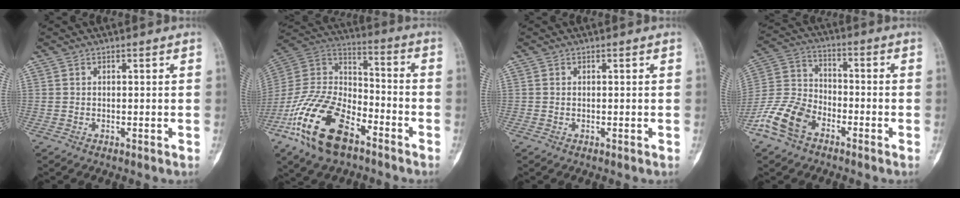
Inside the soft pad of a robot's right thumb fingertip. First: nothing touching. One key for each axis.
{"total": 21.4, "fx": -12.0, "fy": 10.8, "fz": 14.0, "tx": -0.268, "ty": 0.060, "tz": -0.229}
{"total": 0.0}
{"total": 11.3, "fx": -6.7, "fy": 6.9, "fz": 6.0, "tx": -0.121, "ty": 0.037, "tz": -0.141}